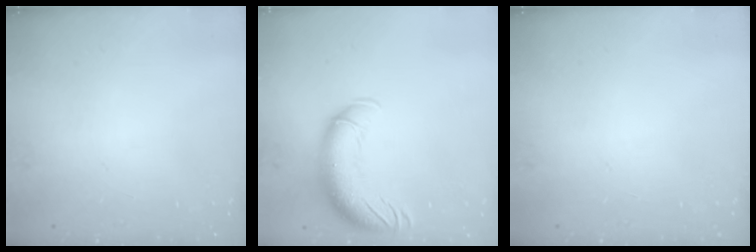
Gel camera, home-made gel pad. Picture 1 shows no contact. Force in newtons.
{"total": 14.0, "press": 13.6, "slide": 3.3}
{"total": 0.0}